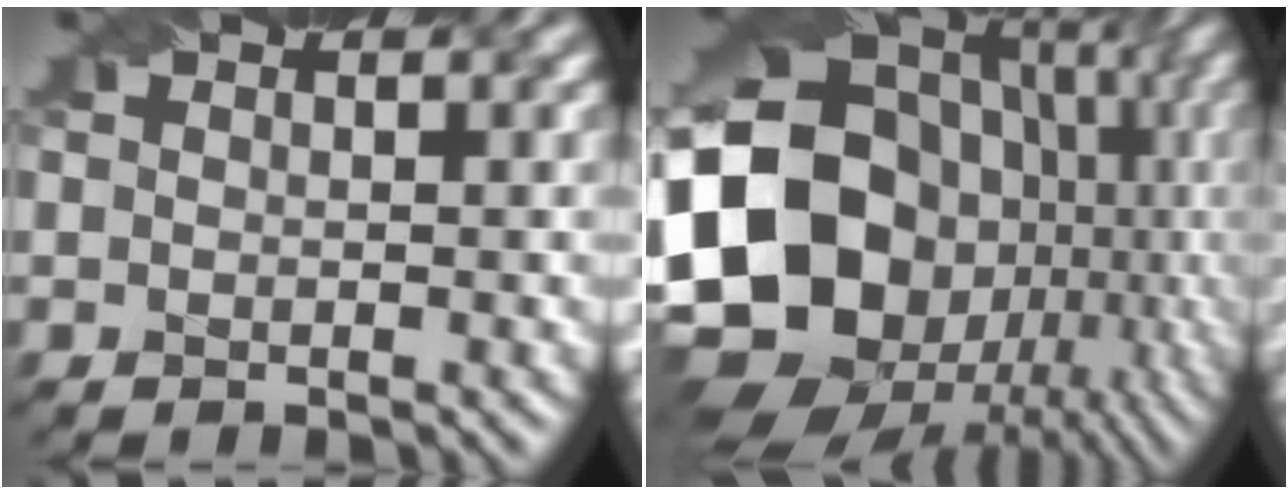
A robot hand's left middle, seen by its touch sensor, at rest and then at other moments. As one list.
[{"total": 20.9, "force": [-1.6, 17.3, 11.6], "torque": [-0.225, -0.018, -0.025]}]